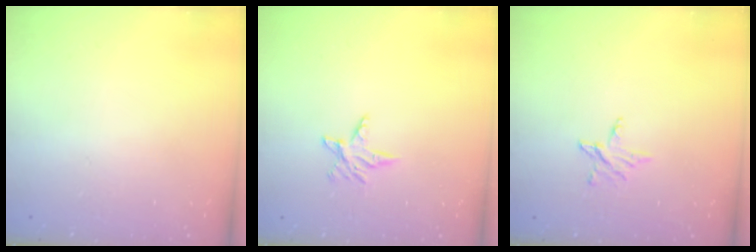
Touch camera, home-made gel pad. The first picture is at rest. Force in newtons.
{"total": 4.0, "press": 4.0, "slide": 0.5}
{"total": 3.9, "press": 3.9, "slide": 0.3}